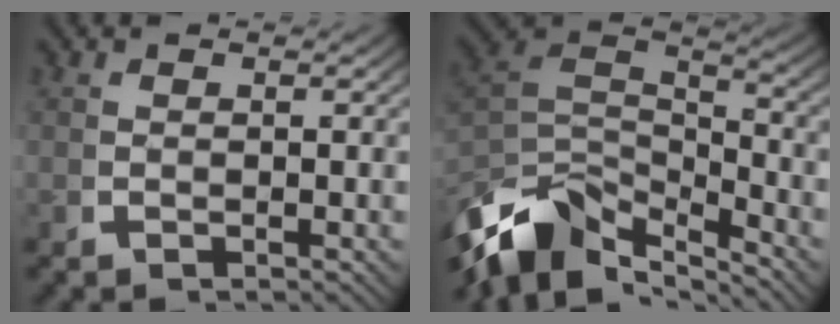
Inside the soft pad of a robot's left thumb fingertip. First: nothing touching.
{"total": 12.4, "force": [-3.9, 8.3, 8.4], "torque": [-0.198, -0.050, -0.045]}